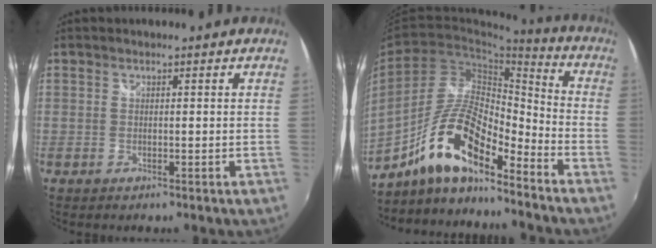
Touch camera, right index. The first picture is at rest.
{"total": 14.8, "force": [-10.2, 4.0, 9.9], "torque": [-0.197, 0.004, -0.197]}